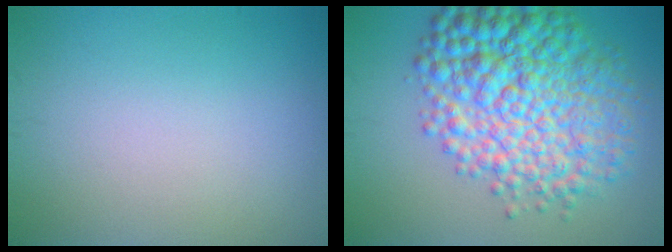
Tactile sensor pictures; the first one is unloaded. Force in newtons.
{"total": 10.1, "press": 10.1, "slide": 0.1}